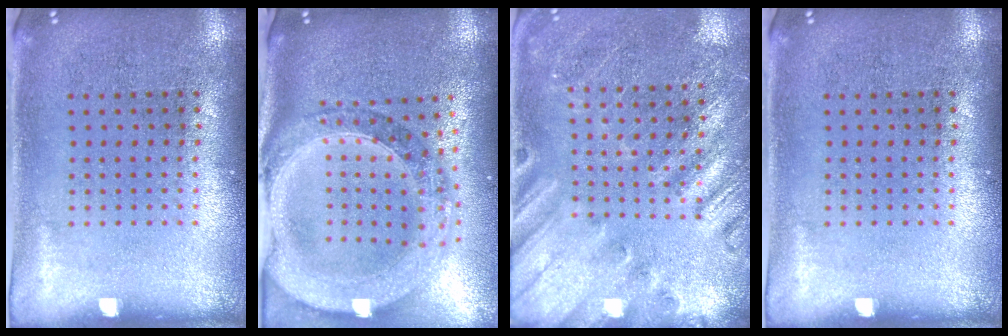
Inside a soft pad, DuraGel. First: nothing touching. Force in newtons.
{"total": 2.3, "press": 2.1, "slide": 1.0}
{"total": 2.3, "press": 2.2, "slide": 0.6}
{"total": 0.0}